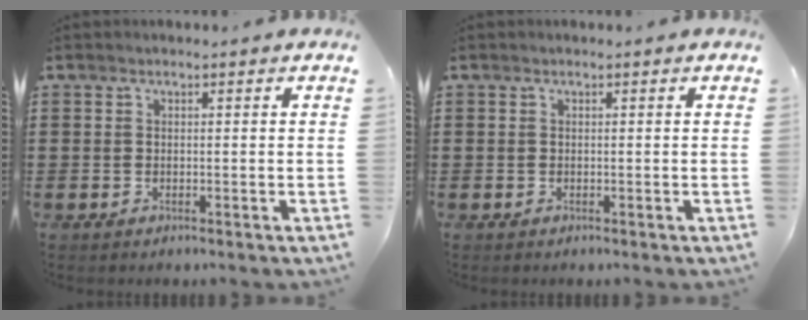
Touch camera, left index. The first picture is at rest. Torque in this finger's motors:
{"motor_torque": [0.00, 0.00, -0.01, -0.01]}